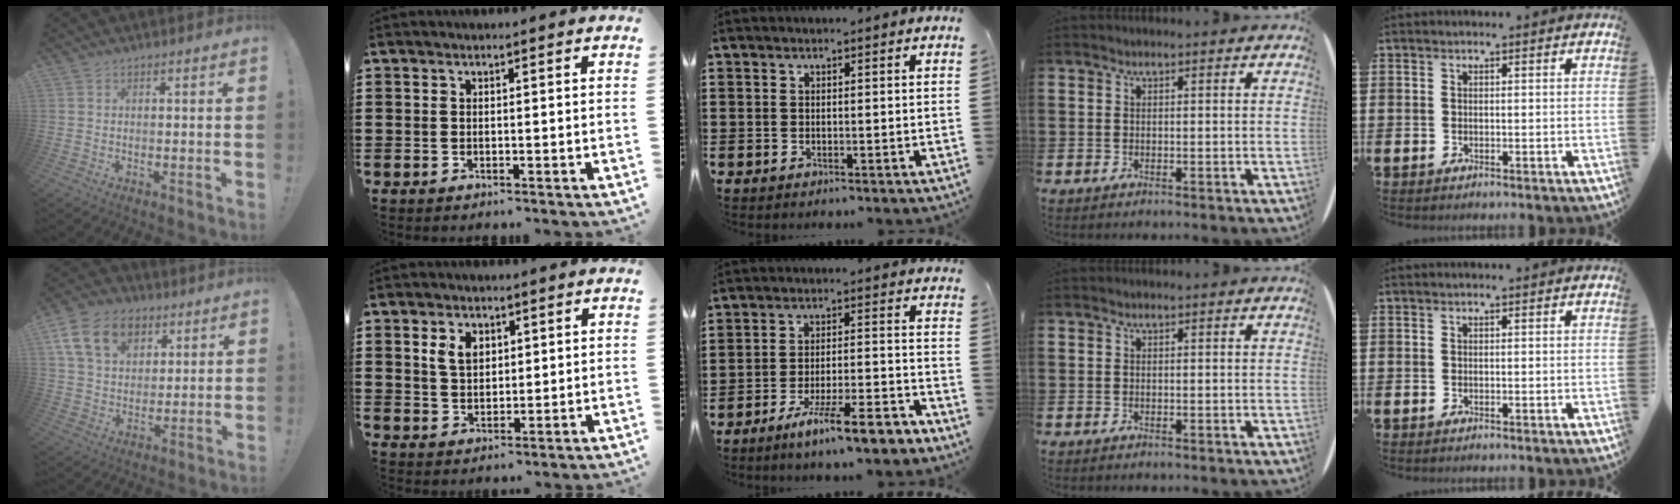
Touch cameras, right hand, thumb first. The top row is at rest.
{"thumb": {"total": 16.7, "force": [7.4, 11.8, 9.2], "torque": [-0.139, -0.028, 0.142]}, "index": {"total": 3.9, "force": [1.6, 2.6, 2.4], "torque": [-0.056, 0.010, 0.028]}, "middle": {"total": 8.6, "force": [-7.1, 0.4, 4.9], "torque": [-0.077, 0.003, -0.128]}}